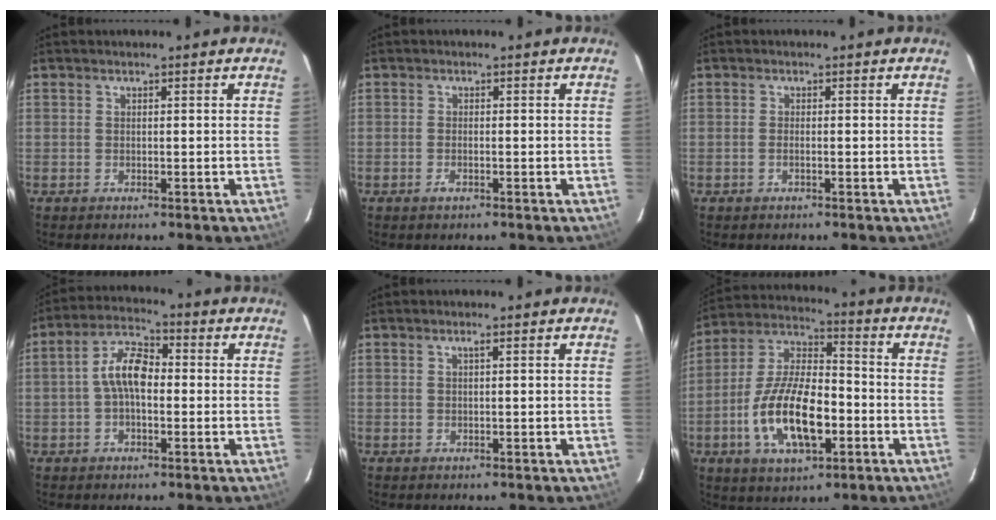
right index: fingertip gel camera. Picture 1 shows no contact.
{"total": 1.1, "force": [-0.7, 0.3, 0.8], "torque": [-0.016, 0.001, -0.012]}
{"total": 0.6, "force": [-0.3, 0.0, 0.5], "torque": [-0.009, 0.004, -0.008]}
{"total": 7.4, "force": [-0.4, 3.8, 6.4], "torque": [-0.126, 0.023, -0.010]}
{"total": 0.6, "force": [0.2, -0.2, 0.5], "torque": [-0.010, 0.003, 0.002]}
{"total": 16.7, "force": [-5.0, 7.2, 14.2], "torque": [-0.282, 0.005, -0.088]}